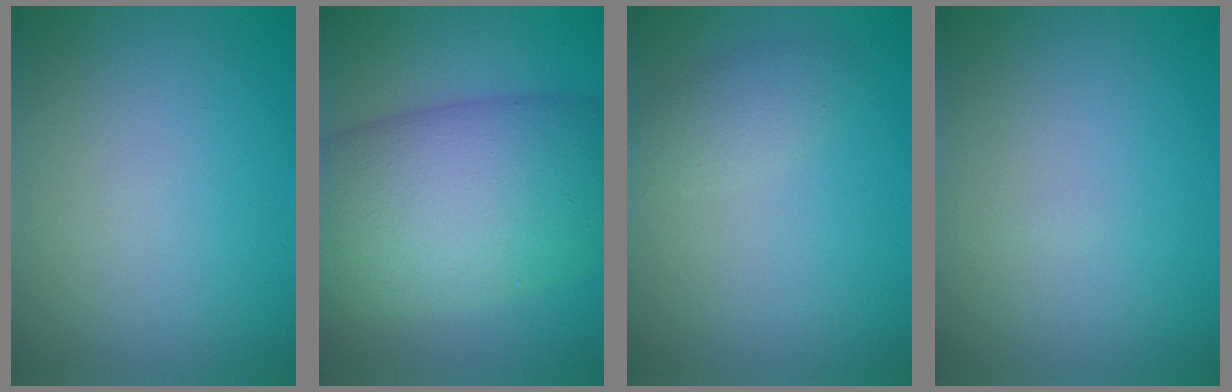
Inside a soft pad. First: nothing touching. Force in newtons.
{"total": 13.7, "press": 13.7, "slide": 0.3}
{"total": 1.9, "press": 1.9, "slide": 0.1}
{"total": 0.0}